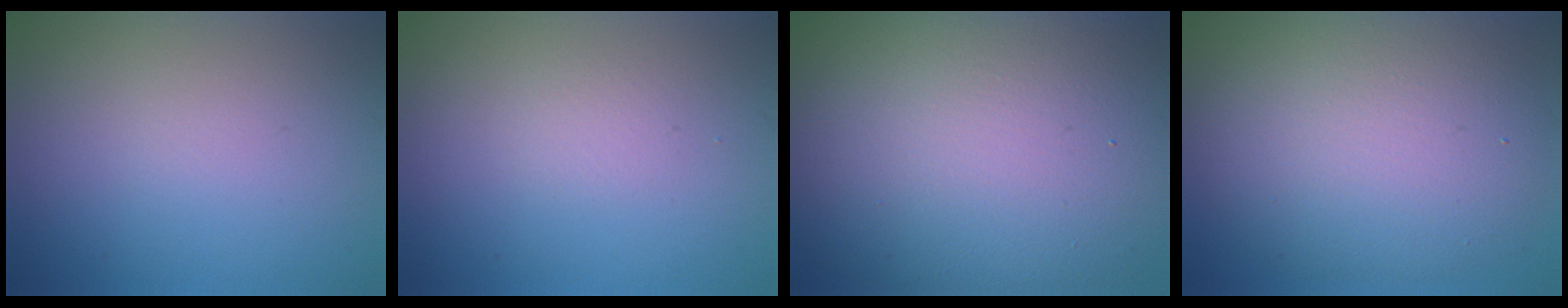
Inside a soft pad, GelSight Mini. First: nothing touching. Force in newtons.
{"total": 0.7, "press": 0.7, "slide": 0.0}
{"total": 16.3, "press": 16.2, "slide": 1.1}
{"total": 9.5, "press": 9.5, "slide": 0.1}